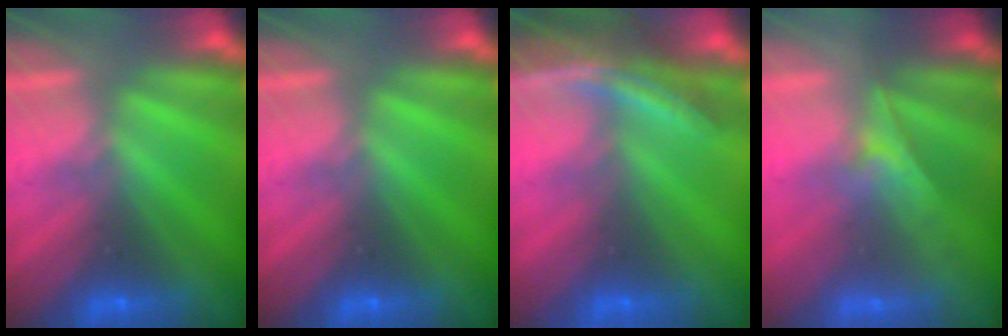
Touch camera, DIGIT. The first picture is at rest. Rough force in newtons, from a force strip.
{"total": 0.0}
{"total": 3.7}
{"total": 1.9}